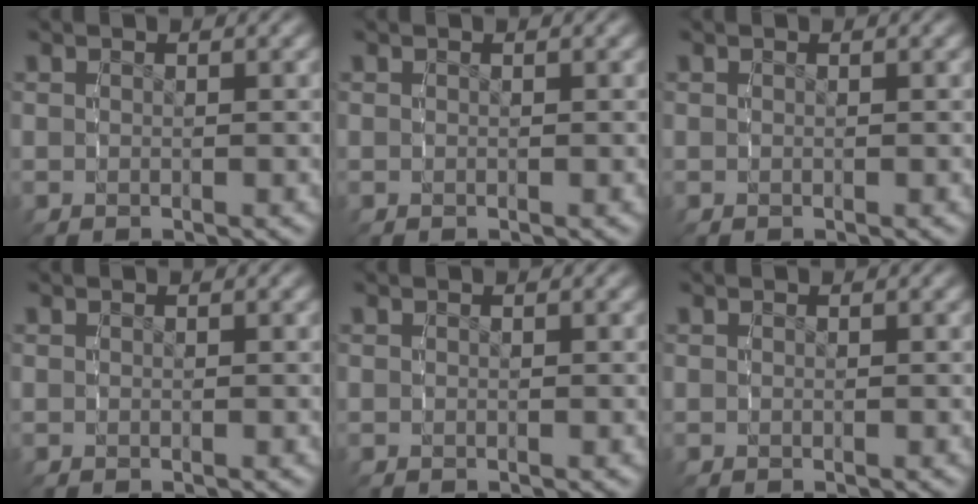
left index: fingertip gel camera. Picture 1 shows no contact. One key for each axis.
{"total": 0.0}
{"total": 0.0}
{"total": 0.0}
{"total": 0.0}
{"total": 0.0}